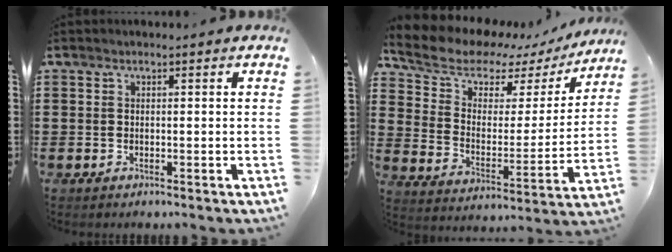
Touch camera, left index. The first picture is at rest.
{"total": 7.5, "force": [6.4, 3.4, 2.0], "torque": [-0.083, -0.037, 0.107]}